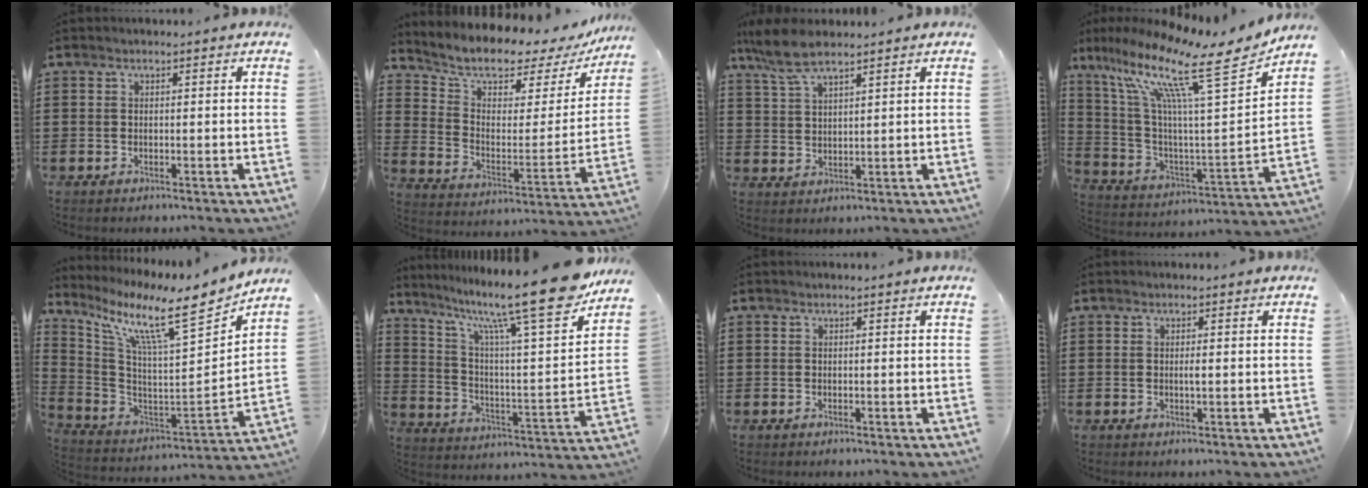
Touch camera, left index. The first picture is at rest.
{"total": 6.5, "force": [5.6, 2.3, 2.4], "torque": [-0.064, -0.047, 0.089]}
{"total": 6.0, "force": [4.7, 1.2, 3.5], "torque": [-0.080, -0.003, 0.087]}
{"total": 16.2, "force": [11.0, 2.4, 11.6], "torque": [-0.246, -0.057, 0.171]}
{"total": 11.8, "force": [8.7, 1.1, 7.9], "torque": [-0.171, -0.071, 0.134]}
{"total": 17.4, "force": [13.3, 1.3, 11.1], "torque": [-0.209, -0.084, 0.212]}
{"total": 0.0}
{"total": 1.1, "force": [0.1, 0.1, 1.1], "torque": [-0.020, -0.004, 0.002]}